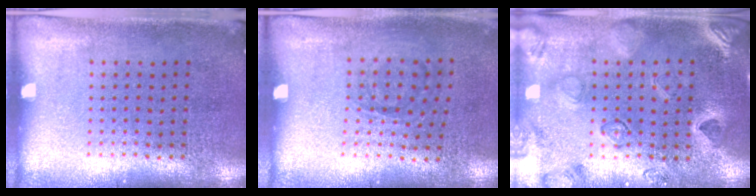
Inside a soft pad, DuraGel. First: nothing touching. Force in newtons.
{"total": 1.0, "press": 0.7, "slide": 0.7}
{"total": 2.3, "press": 2.2, "slide": 0.8}